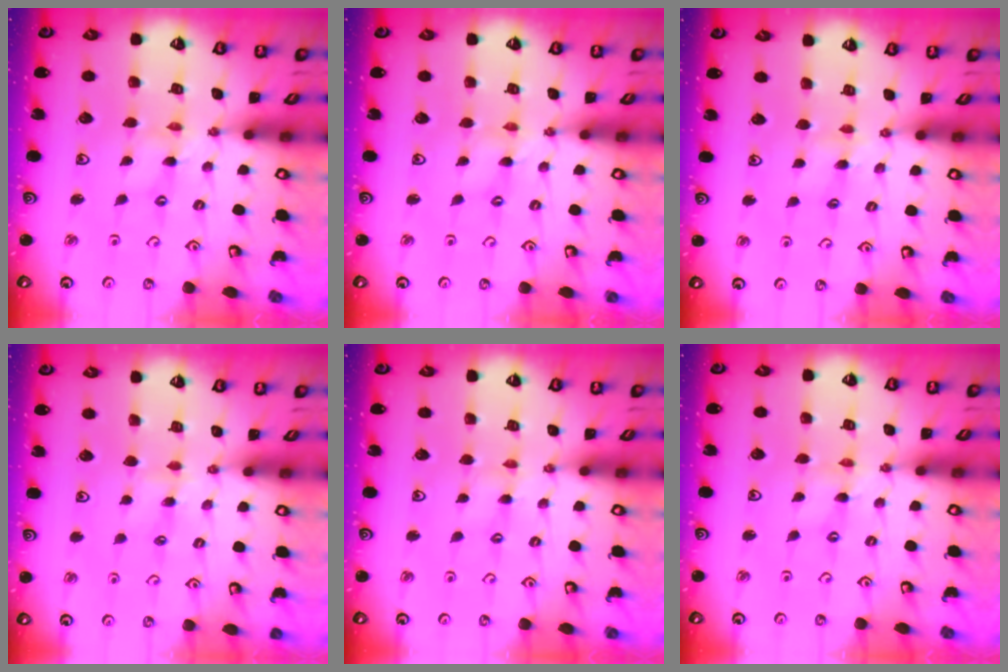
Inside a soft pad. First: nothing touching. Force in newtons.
{"total": 0.0}
{"total": 3.6, "press": 3.6, "slide": 0.5}
{"total": 2.5, "press": 2.5, "slide": 0.4}
{"total": 1.8, "press": 1.7, "slide": 0.3}
{"total": 0.0}